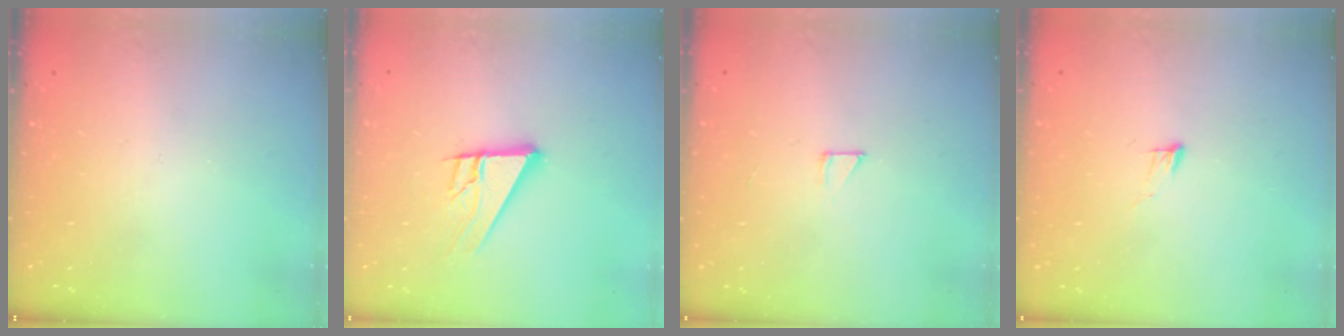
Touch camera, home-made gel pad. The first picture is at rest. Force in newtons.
{"total": 11.4, "press": 11.3, "slide": 2.0}
{"total": 2.6, "press": 2.6, "slide": 0.1}
{"total": 5.2, "press": 5.1, "slide": 1.0}